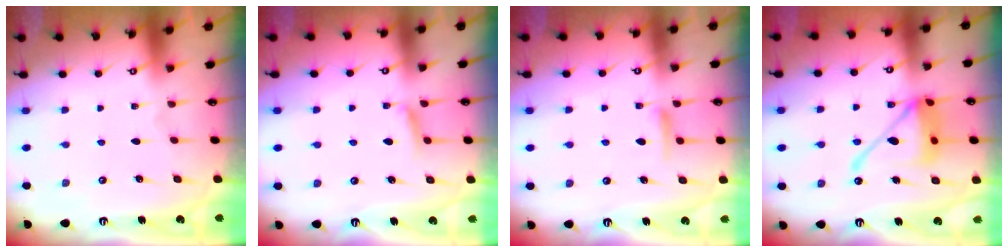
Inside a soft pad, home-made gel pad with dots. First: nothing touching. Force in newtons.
{"total": 5.2, "press": 5.1, "slide": 0.8}
{"total": 7.9, "press": 7.8, "slide": 0.8}
{"total": 15.5, "press": 15.4, "slide": 1.6}